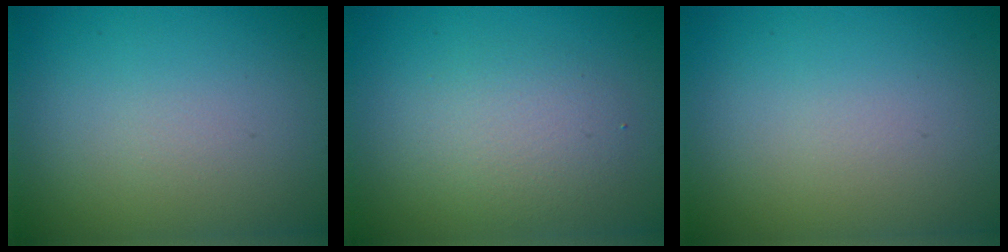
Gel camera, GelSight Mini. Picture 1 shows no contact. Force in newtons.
{"total": 2.9, "press": 2.9, "slide": 0.1}
{"total": 0.0}